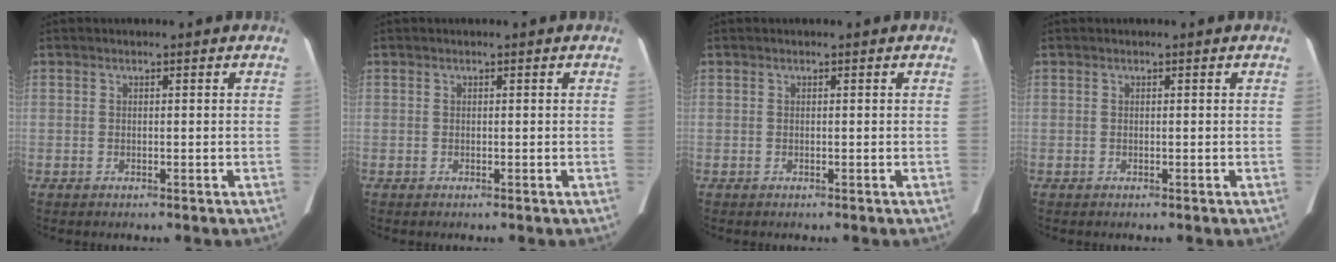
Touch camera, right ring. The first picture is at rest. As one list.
[{"total": 0.0}, {"total": 0.0}, {"total": 0.0}]